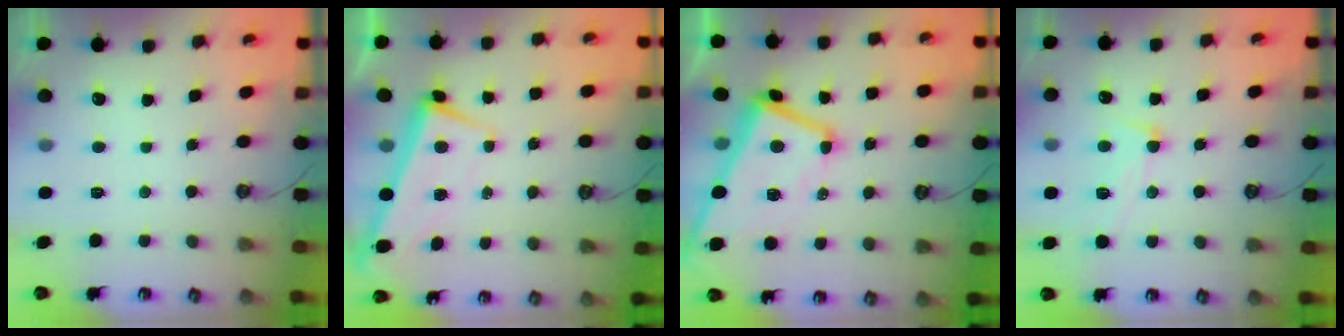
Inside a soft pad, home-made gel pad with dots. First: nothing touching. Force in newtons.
{"total": 1.5, "press": 0.3, "slide": 1.5}
{"total": 6.4, "press": 6.2, "slide": 1.4}
{"total": 7.2, "press": 7.1, "slide": 1.1}